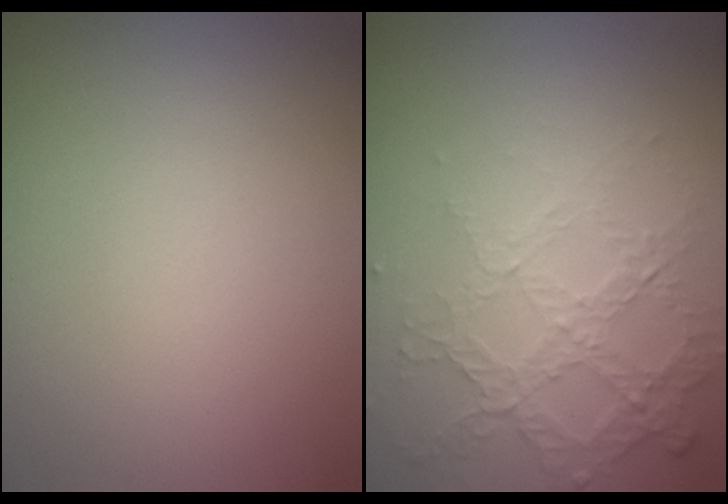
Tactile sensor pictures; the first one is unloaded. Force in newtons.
{"total": 4.3, "press": 2.8, "slide": 3.3}